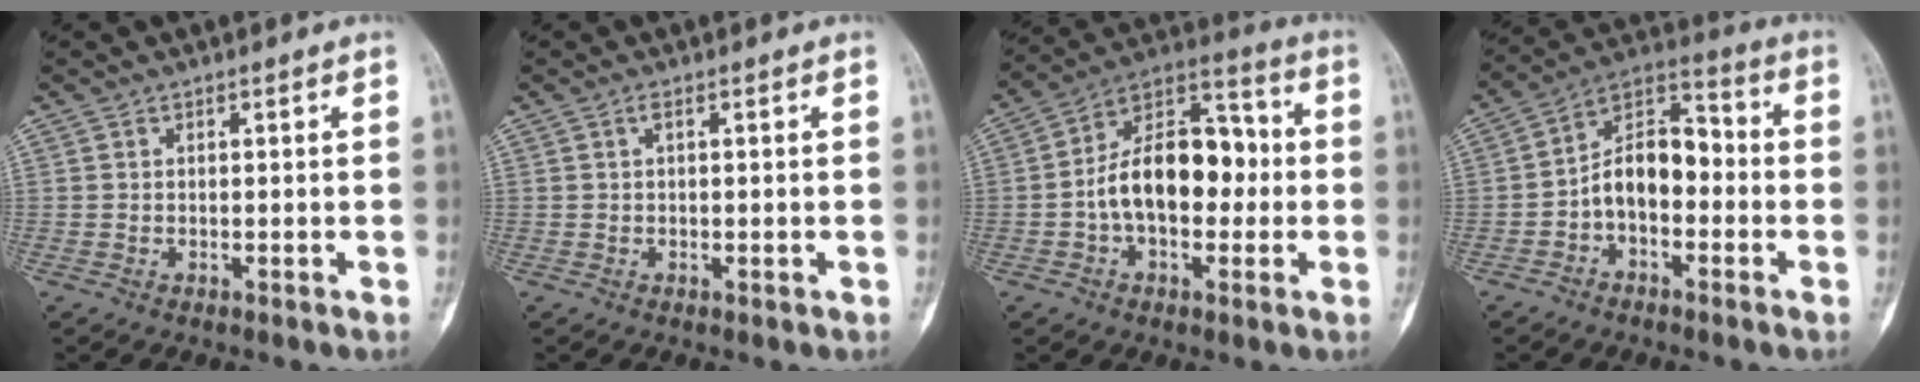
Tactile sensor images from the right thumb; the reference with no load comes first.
{"total": 1.5, "force": [0.0, 0.5, 1.4], "torque": [-0.026, 0.002, 0.000]}
{"total": 16.8, "force": [-1.3, 10.2, 13.4], "torque": [-0.195, 0.048, -0.029]}
{"total": 11.0, "force": [-2.3, 6.9, 8.2], "torque": [-0.115, 0.050, -0.054]}